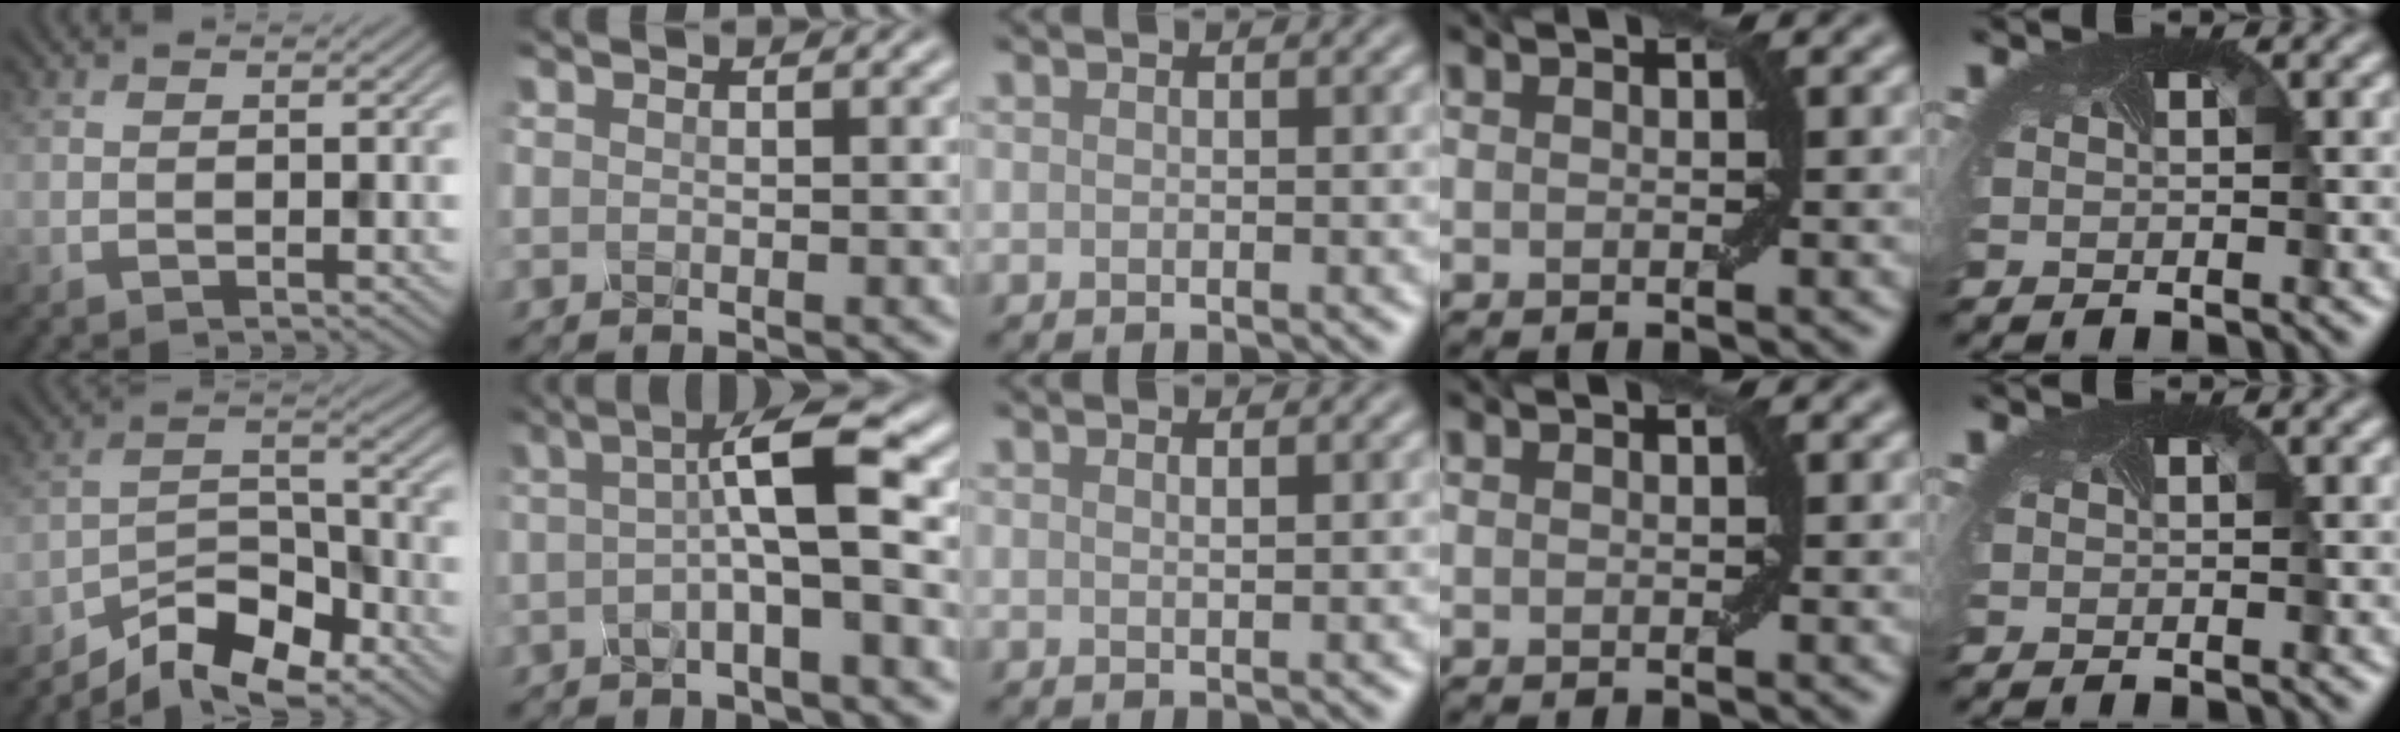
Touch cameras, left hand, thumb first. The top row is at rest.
{"thumb": {"total": 8.9, "force": [-7.2, 2.9, 4.3], "torque": [-0.068, 0.007, -0.144]}, "index": {"total": 5.4, "force": [-0.1, 0.8, 5.3], "torque": [-0.085, 0.016, -0.012]}, "middle": {"total": 0.7, "force": [0.4, 0.2, 0.5], "torque": [-0.001, 0.001, 0.006]}}